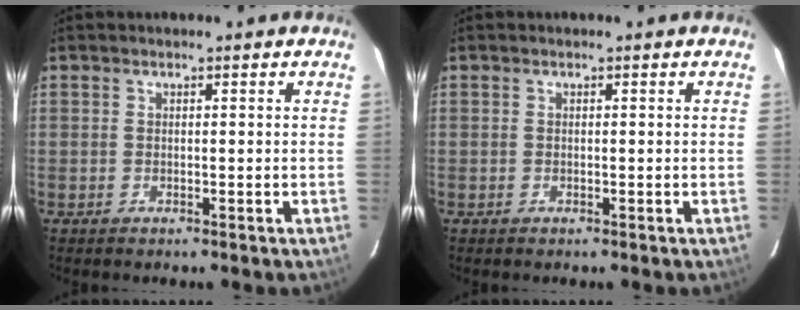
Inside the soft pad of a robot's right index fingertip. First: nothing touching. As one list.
[{"total": 0.0}]